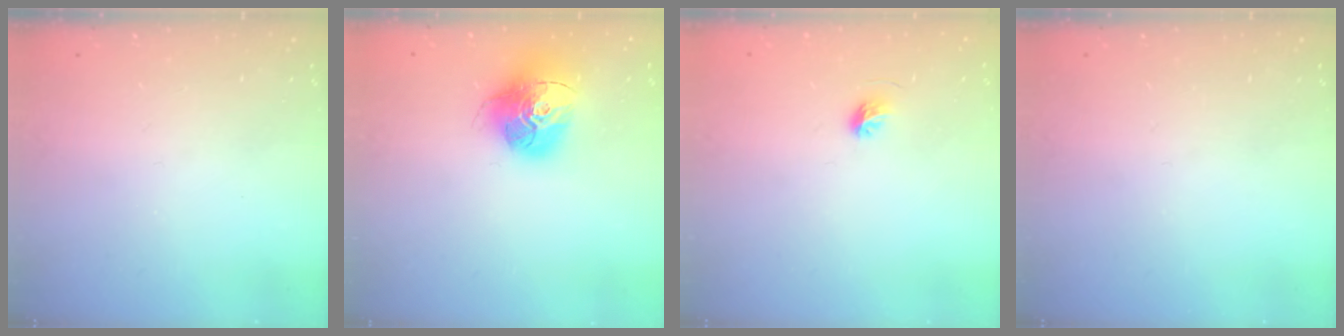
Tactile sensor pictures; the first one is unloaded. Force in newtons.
{"total": 16.5, "press": 16.4, "slide": 1.5}
{"total": 4.2, "press": 3.9, "slide": 1.4}
{"total": 0.0}